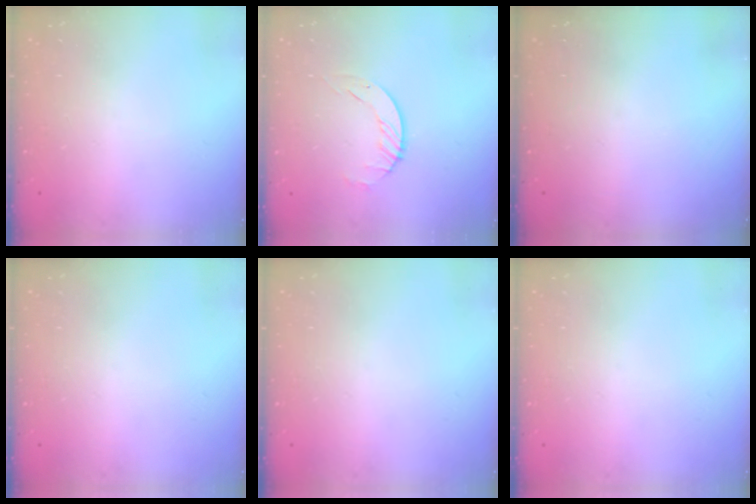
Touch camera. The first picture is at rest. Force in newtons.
{"total": 2.5, "press": 2.5, "slide": 0.3}
{"total": 0.0}
{"total": 0.0}
{"total": 0.0}
{"total": 0.0}